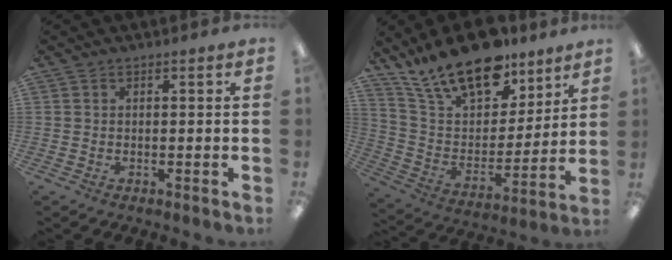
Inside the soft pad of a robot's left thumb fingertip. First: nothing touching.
{"total": 20.8, "force": [15.7, 9.2, 10.2], "torque": [-0.195, -0.097, 0.279]}